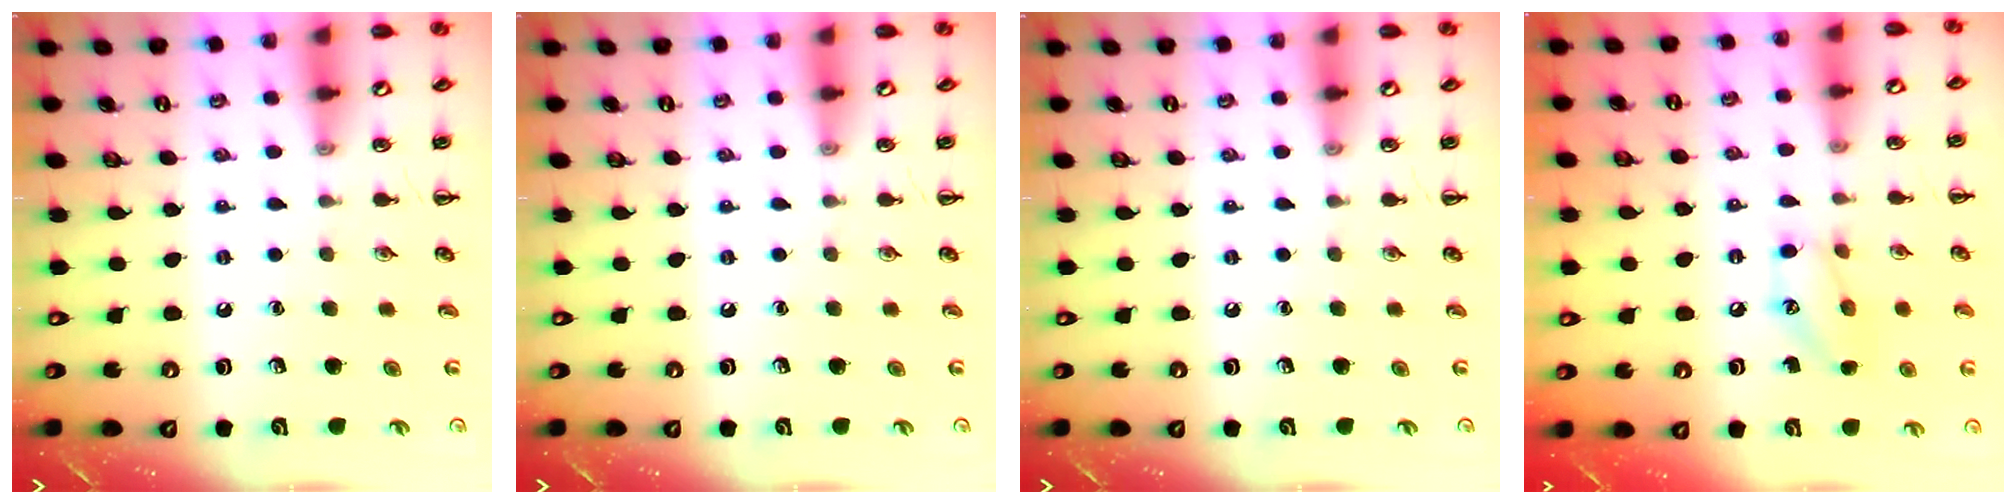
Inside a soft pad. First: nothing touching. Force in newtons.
{"total": 0.0}
{"total": 0.0}
{"total": 10.3, "press": 10.1, "slide": 1.7}